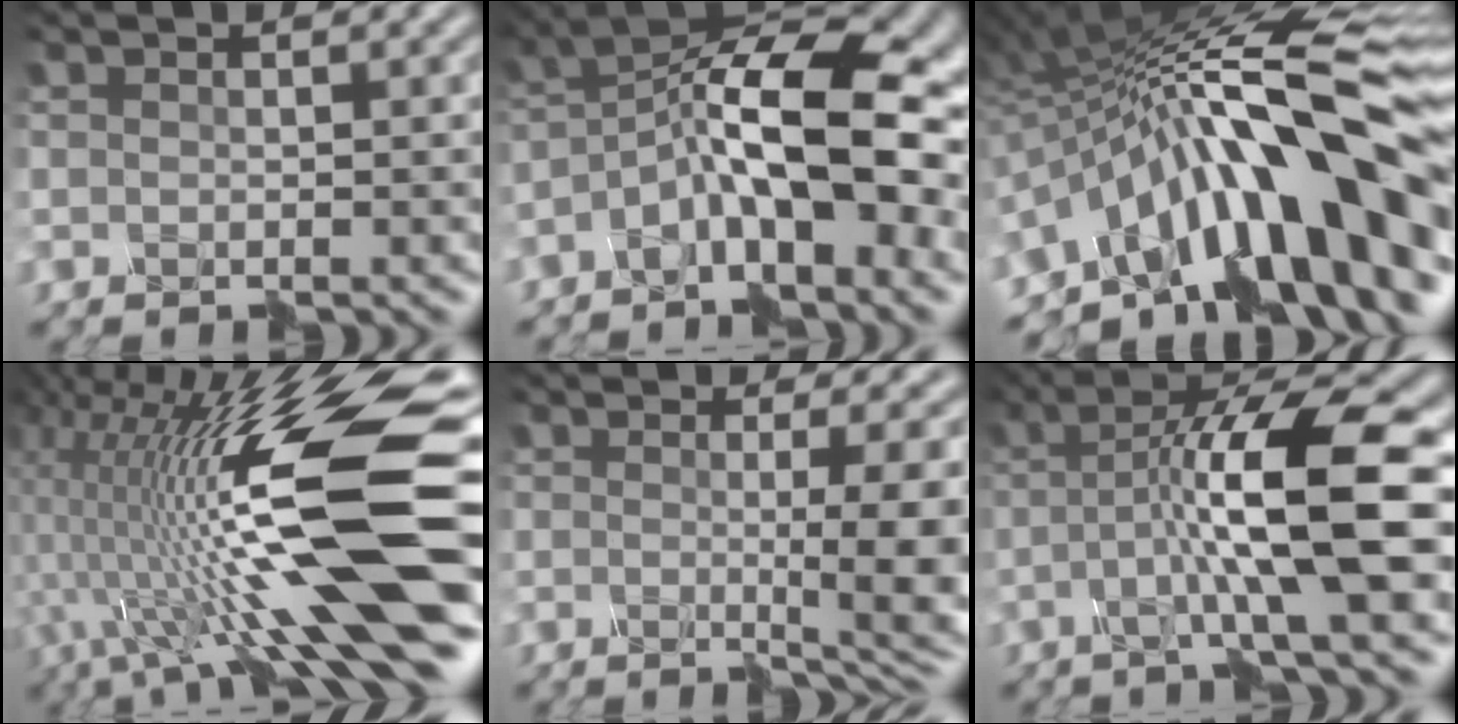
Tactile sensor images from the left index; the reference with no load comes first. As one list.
[{"total": 10.2, "force": [-2.4, 3.7, 9.2], "torque": [-0.153, 0.027, -0.053]}, {"total": 15.8, "force": [-4.5, 5.0, 14.3], "torque": [-0.195, 0.059, -0.100]}, {"total": 14.4, "force": [0.4, 3.5, 13.9], "torque": [-0.259, 0.014, 0.005]}, {"total": 6.1, "force": [-0.2, 1.2, 6.0], "torque": [-0.075, -0.005, -0.002]}, {"total": 8.8, "force": [-0.9, 1.5, 8.7], "torque": [-0.146, 0.022, -0.024]}]